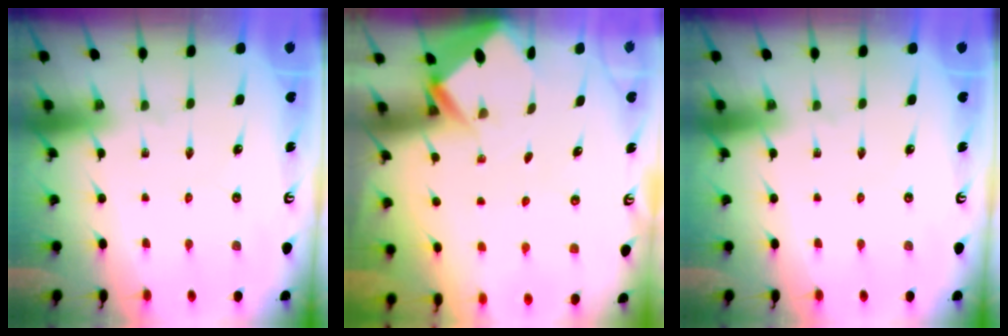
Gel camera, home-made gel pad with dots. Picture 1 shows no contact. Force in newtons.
{"total": 3.0, "press": 2.9, "slide": 0.4}
{"total": 0.0}